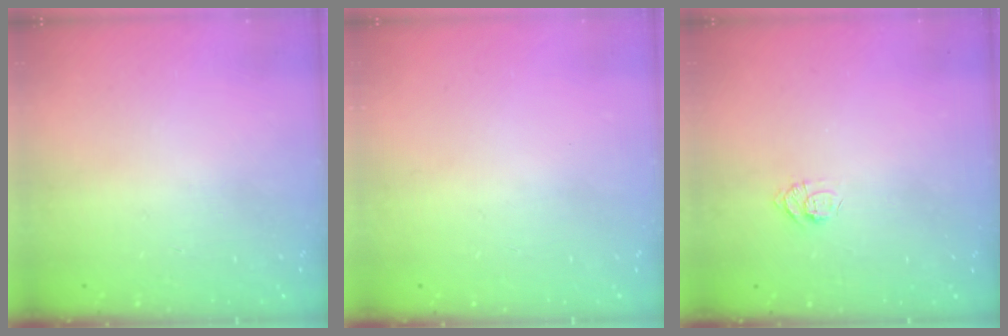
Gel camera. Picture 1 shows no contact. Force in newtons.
{"total": 0.0}
{"total": 4.7, "press": 4.7, "slide": 0.5}